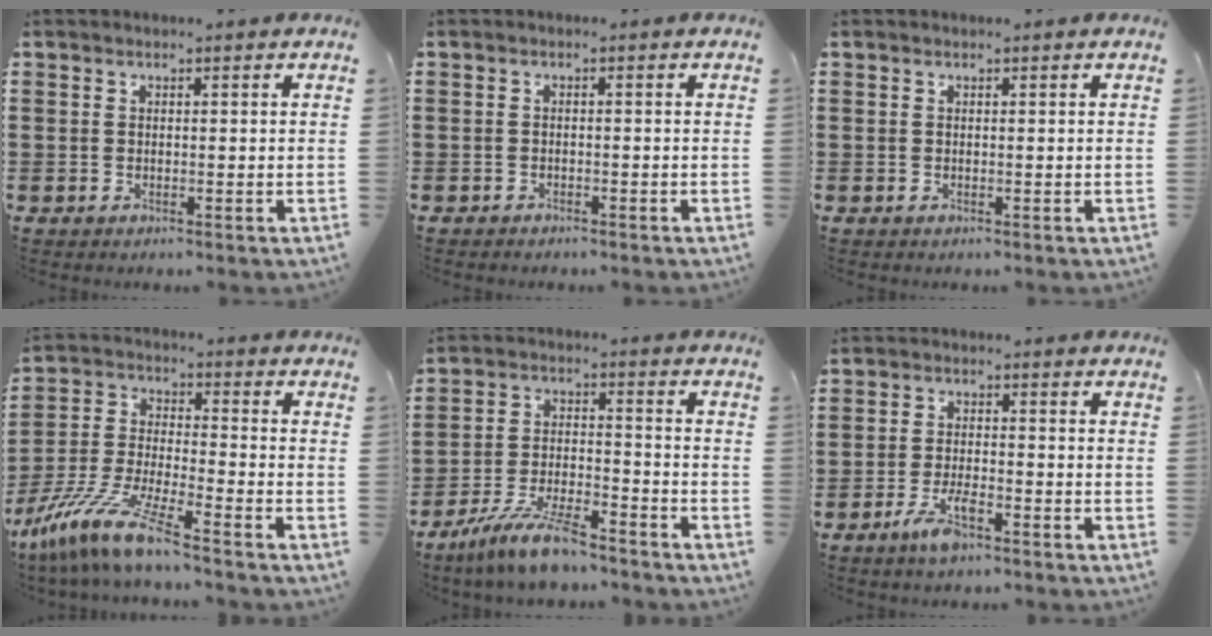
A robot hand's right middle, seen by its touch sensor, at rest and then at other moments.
{"total": 0.9, "force": [-0.9, 0.2, 0.0], "torque": [-0.002, 0.001, -0.020]}
{"total": 0.0}
{"total": 10.7, "force": [-8.8, -0.1, 6.0], "torque": [-0.142, -0.007, -0.183]}
{"total": 8.7, "force": [-7.4, 1.2, 4.4], "torque": [-0.095, 0.005, -0.145]}
{"total": 5.0, "force": [-2.9, 1.3, 3.9], "torque": [-0.081, -0.001, -0.055]}